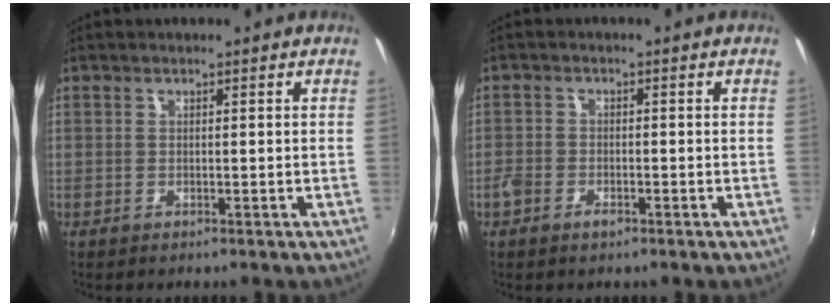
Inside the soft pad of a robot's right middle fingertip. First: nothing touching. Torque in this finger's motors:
{"motor_torque": [0.38, -0.37, 0.05, 0.04]}